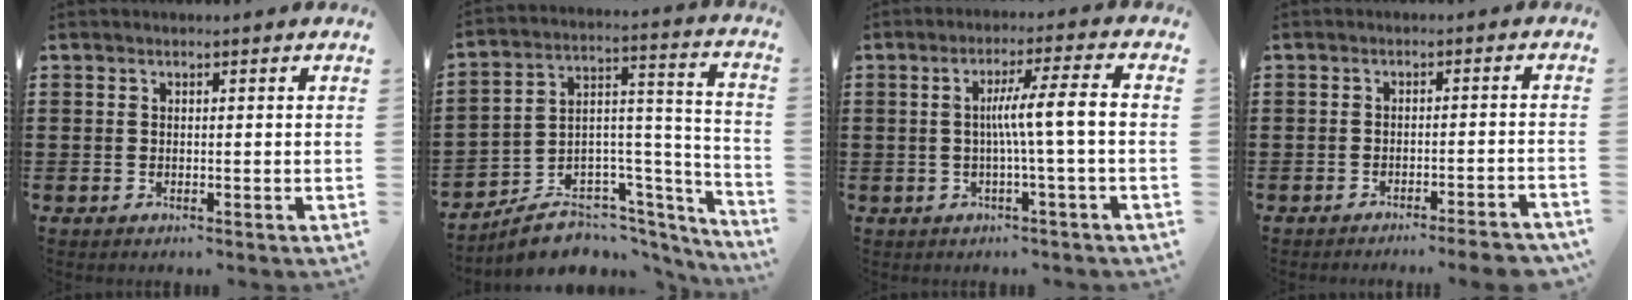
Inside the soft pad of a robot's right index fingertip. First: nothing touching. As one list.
[{"total": 7.8, "force": [-5.9, 4.4, 2.3], "torque": [-0.033, 0.014, -0.101]}, {"total": 6.3, "force": [-0.5, -0.6, 6.2], "torque": [-0.115, -0.003, -0.018]}, {"total": 2.9, "force": [-2.6, -0.2, 1.3], "torque": [-0.023, -0.004, -0.051]}]